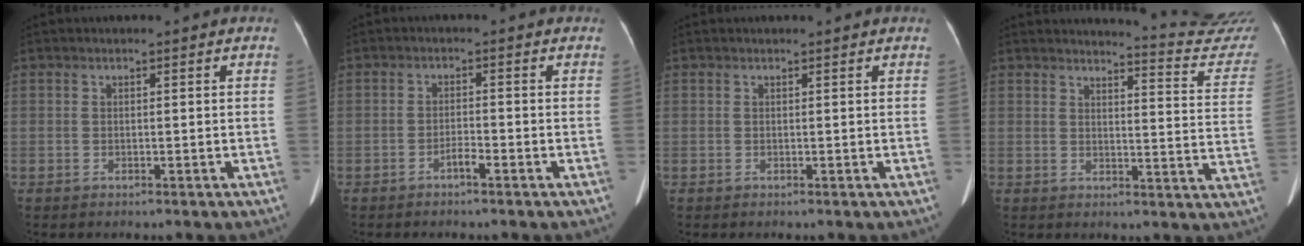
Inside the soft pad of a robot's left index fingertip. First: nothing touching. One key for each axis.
{"total": 1.7, "fx": -1.3, "fy": 0.1, "fz": 1.2, "tx": -0.022, "ty": 0.001, "tz": -0.023}
{"total": 1.1, "fx": 1.1, "fy": -0.1, "fz": 0.3, "tx": -0.008, "ty": 0.009, "tz": 0.015}
{"total": 15.1, "fx": 15.0, "fy": -0.5, "fz": 1.5, "tx": -0.004, "ty": -0.119, "tz": 0.141}